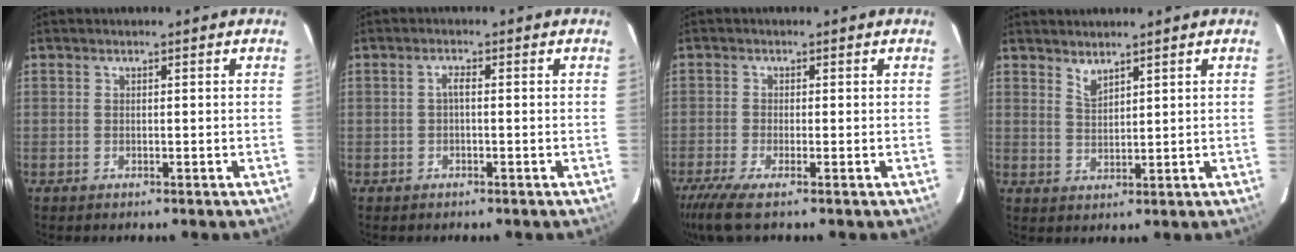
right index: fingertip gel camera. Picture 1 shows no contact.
{"total": 1.3, "force": [-0.3, 0.3, 1.2], "torque": [-0.022, 0.007, -0.008]}
{"total": 5.7, "force": [-4.0, 0.2, 4.1], "torque": [-0.101, -0.022, -0.079]}
{"total": 2.7, "force": [2.4, 0.5, 1.1], "torque": [-0.018, 0.000, 0.043]}